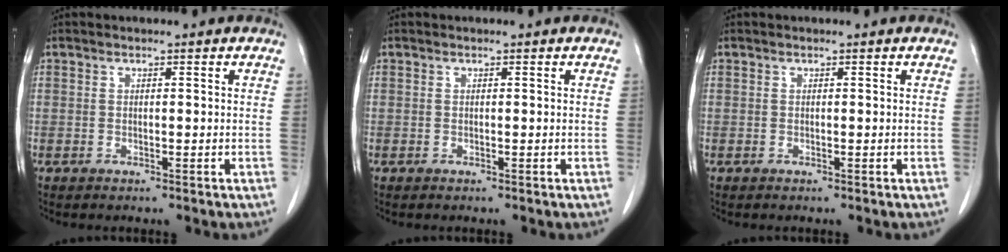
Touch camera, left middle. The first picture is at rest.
{"total": 0.0}
{"total": 0.0}